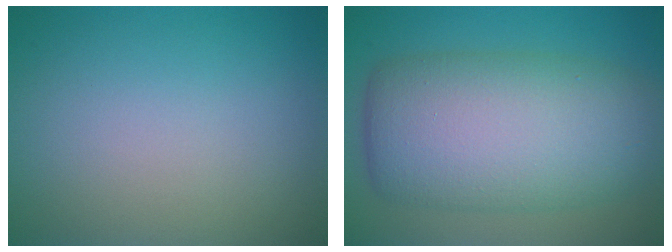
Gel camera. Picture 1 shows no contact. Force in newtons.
{"total": 11.0, "press": 11.0, "slide": 0.2}